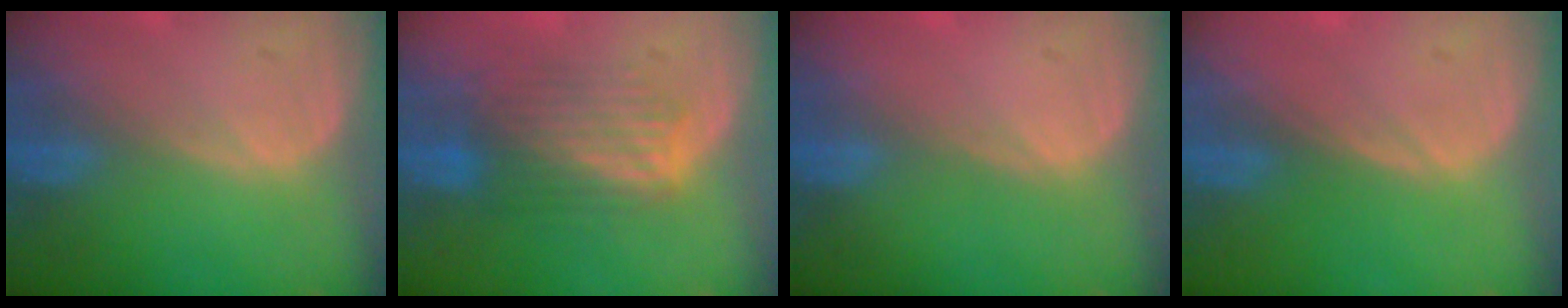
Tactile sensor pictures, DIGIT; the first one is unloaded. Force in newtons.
{"total": 6.0, "press": 6.0, "slide": 0.7}
{"total": 0.0}
{"total": 0.0}